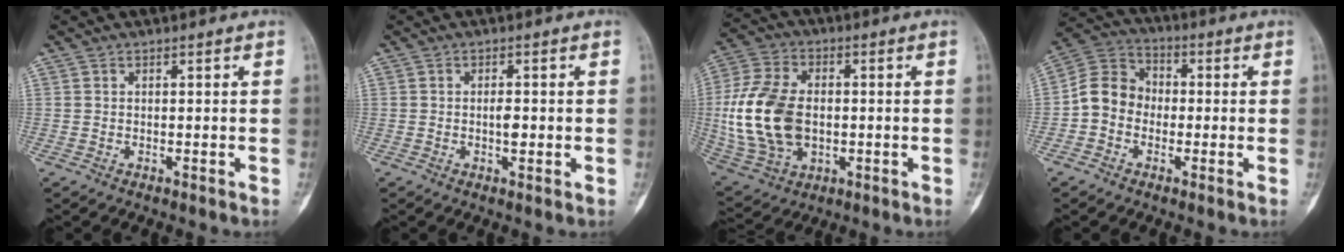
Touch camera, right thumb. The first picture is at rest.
{"total": 2.5, "force": [-0.2, 1.1, 2.2], "torque": [-0.035, 0.001, -0.005]}
{"total": 18.2, "force": [-0.5, 11.9, 13.8], "torque": [-0.279, 0.003, 0.001]}
{"total": 8.7, "force": [-1.5, 7.4, 4.4], "torque": [-0.065, 0.035, -0.045]}